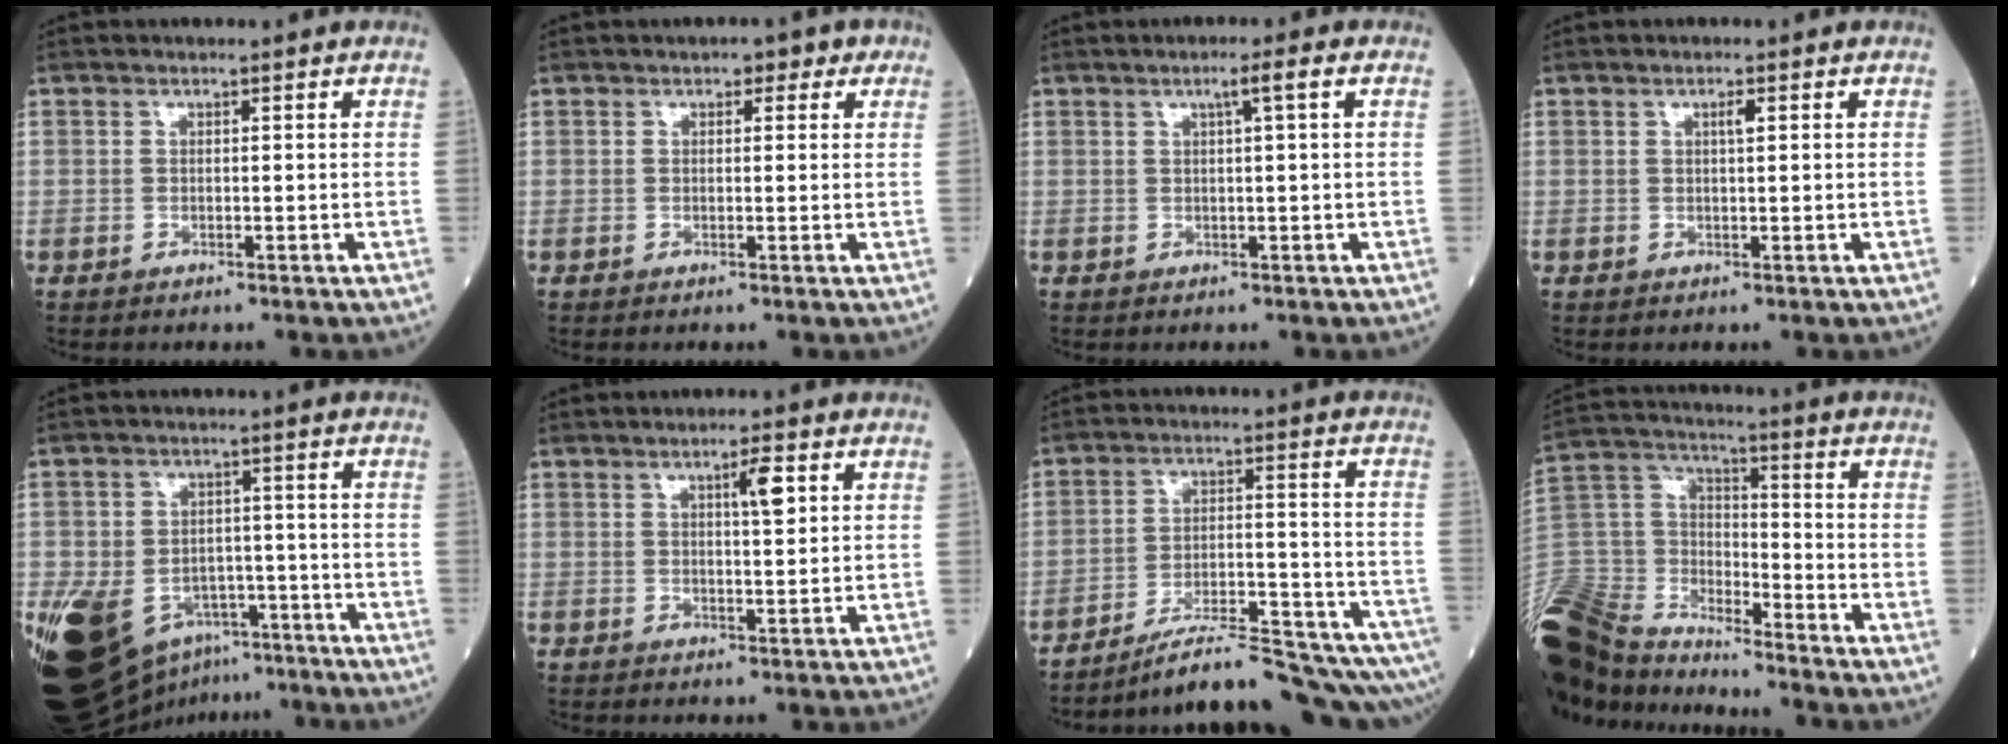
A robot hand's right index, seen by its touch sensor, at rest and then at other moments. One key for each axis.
{"total": 2.2, "fx": 1.2, "fy": 1.4, "fz": 1.3, "tx": -0.009, "ty": 0.010, "tz": 0.010}
{"total": 2.4, "fx": 0.8, "fy": -0.5, "fz": 2.2, "tx": -0.038, "ty": 0.003, "tz": 0.013}
{"total": 1.2, "fx": 0.4, "fy": 0.1, "fz": 1.1, "tx": -0.020, "ty": 0.001, "tz": 0.006}
{"total": 18.3, "fx": -9.6, "fy": 12.0, "fz": 9.9, "tx": -0.220, "ty": 0.002, "tz": -0.143}
{"total": 3.7, "fx": 1.5, "fy": 0.5, "fz": 3.4, "tx": -0.053, "ty": 0.000, "tz": 0.023}
{"total": 15.4, "fx": -14.2, "fy": 0.1, "fz": 5.9, "tx": -0.076, "ty": 0.012, "tz": -0.212}
{"total": 17.1, "fx": -15.8, "fy": 3.6, "fz": 5.5, "tx": -0.121, "ty": 0.016, "tz": -0.300}